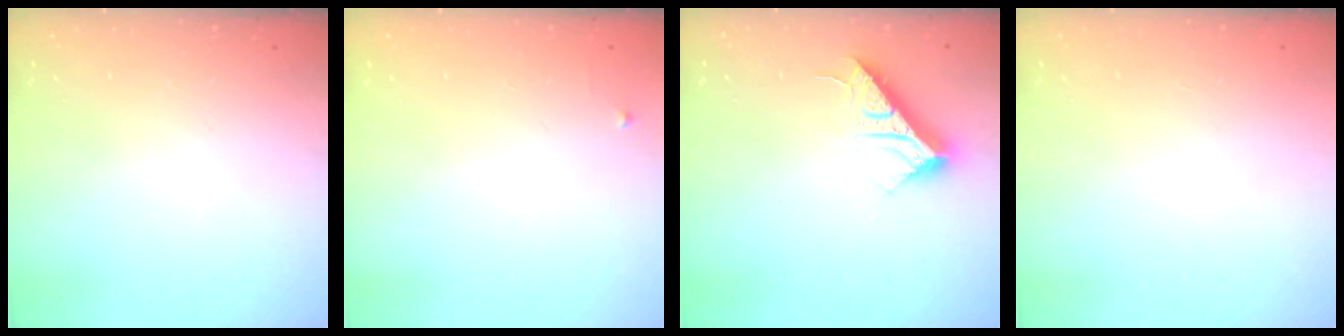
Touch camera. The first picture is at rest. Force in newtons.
{"total": 2.4, "press": 2.3, "slide": 0.4}
{"total": 14.2, "press": 14.1, "slide": 0.5}
{"total": 1.5, "press": 1.5, "slide": 0.1}